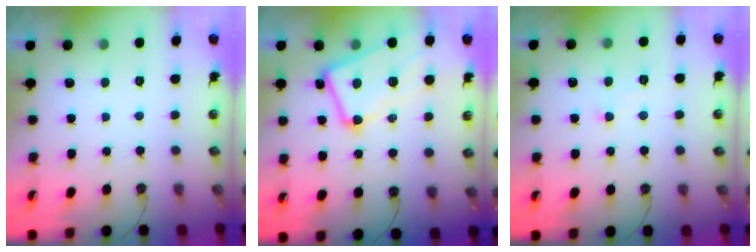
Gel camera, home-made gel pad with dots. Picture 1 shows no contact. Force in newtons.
{"total": 6.2, "press": 6.1, "slide": 1.2}
{"total": 0.7, "press": 0.6, "slide": 0.4}